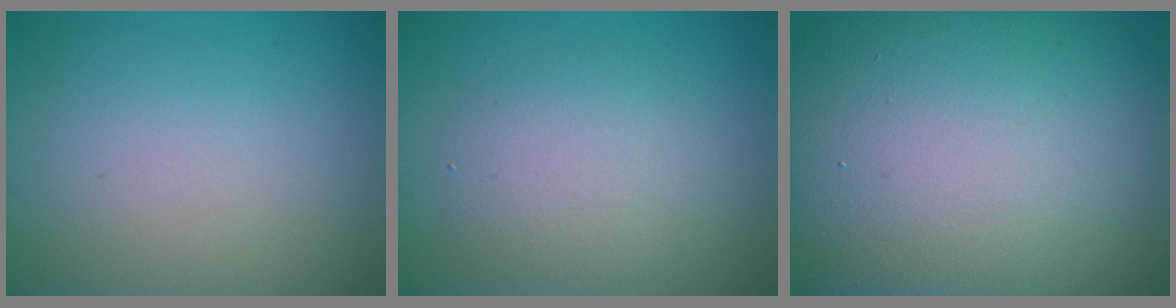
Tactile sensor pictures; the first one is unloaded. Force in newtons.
{"total": 3.9, "press": 3.9, "slide": 0.0}
{"total": 20.6, "press": 20.5, "slide": 1.3}